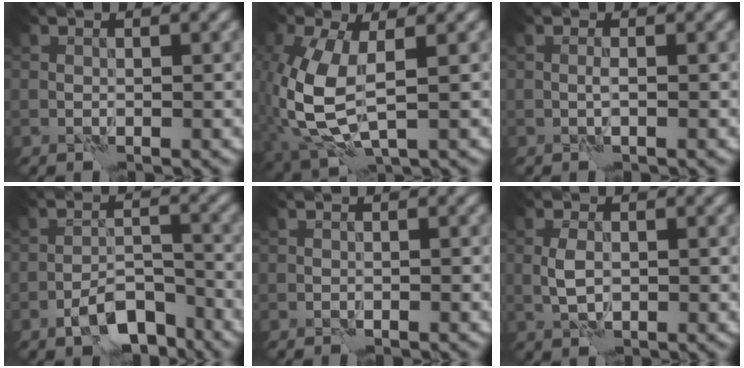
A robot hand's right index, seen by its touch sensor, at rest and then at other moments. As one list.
[{"total": 8.4, "force": [-0.5, 4.1, 7.3], "torque": [-0.193, -0.007, -0.008]}, {"total": 0.7, "force": [-0.2, -0.1, 0.7], "torque": [-0.014, 0.003, -0.007]}, {"total": 5.5, "force": [-3.8, 2.1, 3.5], "torque": [-0.052, 0.005, -0.067]}, {"total": 0.7, "force": [-0.6, 0.1, 0.3], "torque": [-0.002, 0.001, -0.012]}, {"total": 1.9, "force": [-0.1, 1.1, 1.6], "torque": [-0.039, 0.000, -0.004]}]